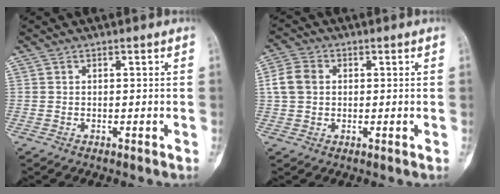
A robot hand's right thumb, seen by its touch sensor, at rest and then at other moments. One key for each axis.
{"total": 5.4, "fx": 0.7, "fy": 4.3, "fz": 3.3, "tx": -0.066, "ty": 0.011, "tz": 0.010}